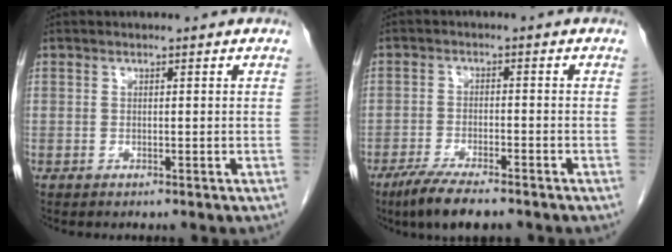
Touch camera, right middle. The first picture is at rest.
{"total": 7.9, "force": [-6.0, 1.4, 5.0], "torque": [-0.086, -0.017, -0.096]}